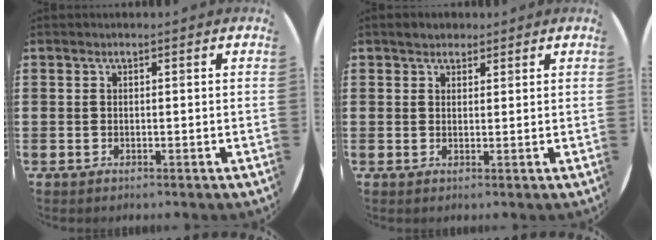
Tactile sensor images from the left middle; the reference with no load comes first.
{"total": 1.7, "force": [1.5, 0.8, 0.1], "torque": [0.003, 0.001, 0.029]}